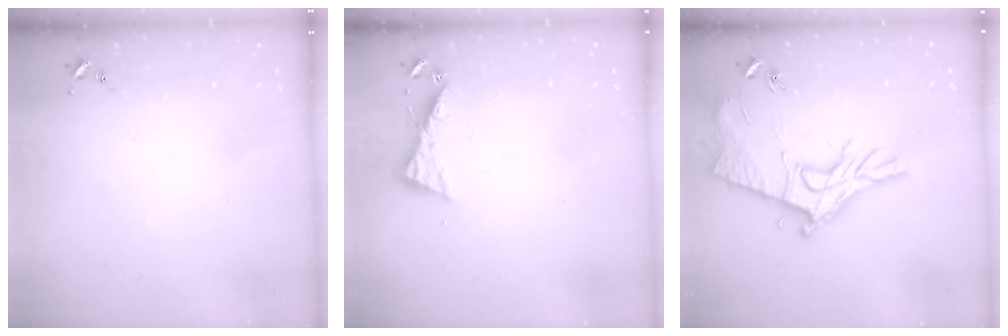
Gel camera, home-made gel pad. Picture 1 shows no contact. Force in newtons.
{"total": 5.2, "press": 5.2, "slide": 0.4}
{"total": 15.3, "press": 15.3, "slide": 0.6}